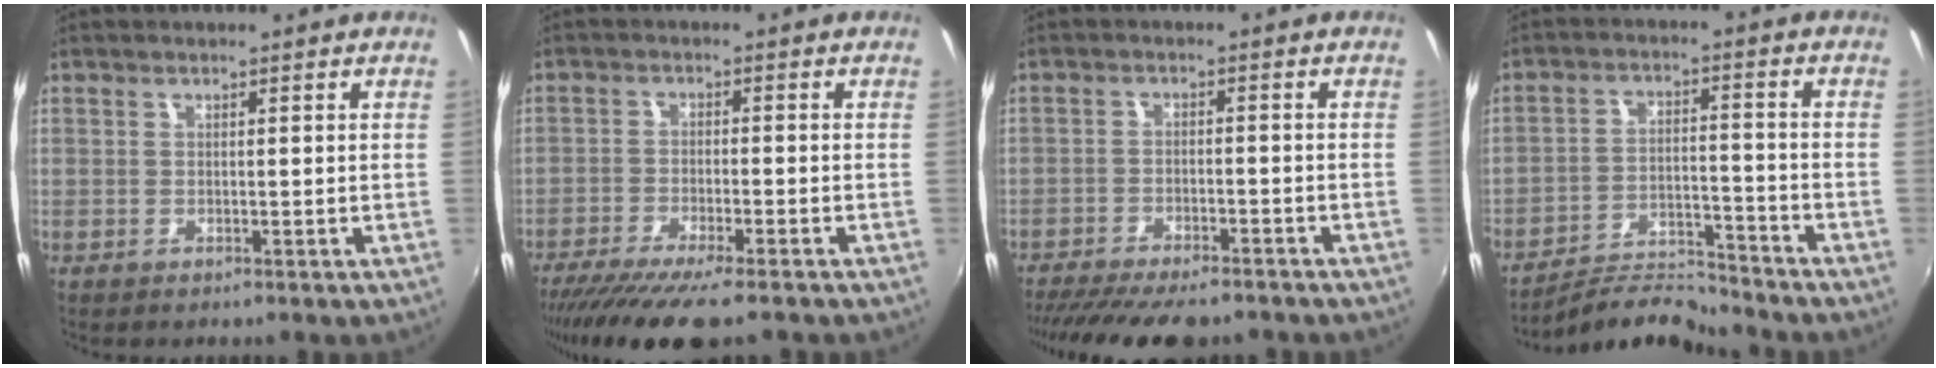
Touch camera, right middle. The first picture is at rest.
{"total": 11.7, "force": [-9.4, 1.4, 6.8], "torque": [-0.142, -0.039, -0.156]}
{"total": 14.2, "force": [-12.0, 3.3, 6.7], "torque": [-0.138, -0.037, -0.181]}
{"total": 9.3, "force": [-9.1, -0.3, 1.5], "torque": [-0.041, 0.002, -0.162]}